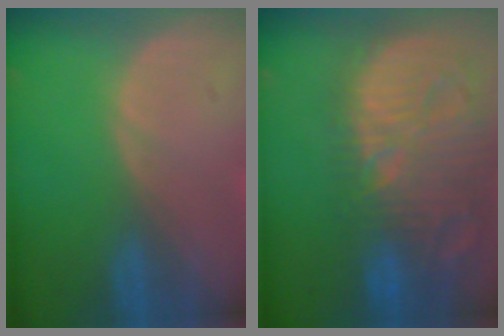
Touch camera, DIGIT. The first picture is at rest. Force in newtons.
{"total": 15.0, "press": 13.0, "slide": 7.4}